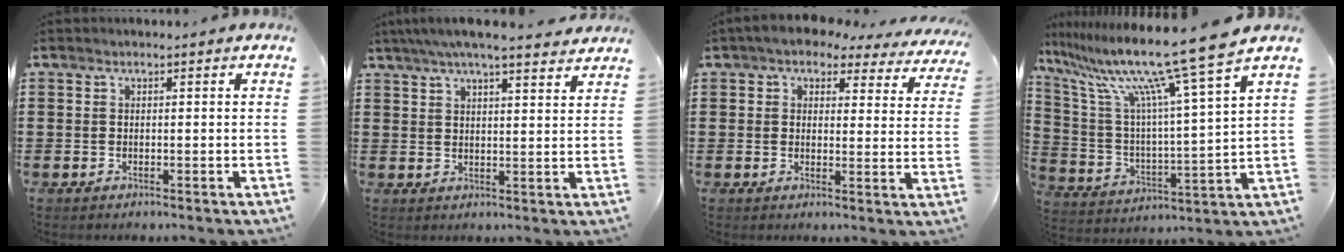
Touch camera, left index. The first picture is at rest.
{"total": 5.3, "force": [4.5, 0.3, 2.7], "torque": [-0.066, -0.009, 0.080]}
{"total": 3.9, "force": [3.4, 1.2, 1.2], "torque": [-0.042, -0.014, 0.059]}
{"total": 13.9, "force": [11.1, -0.4, 8.5], "torque": [-0.198, -0.072, 0.177]}